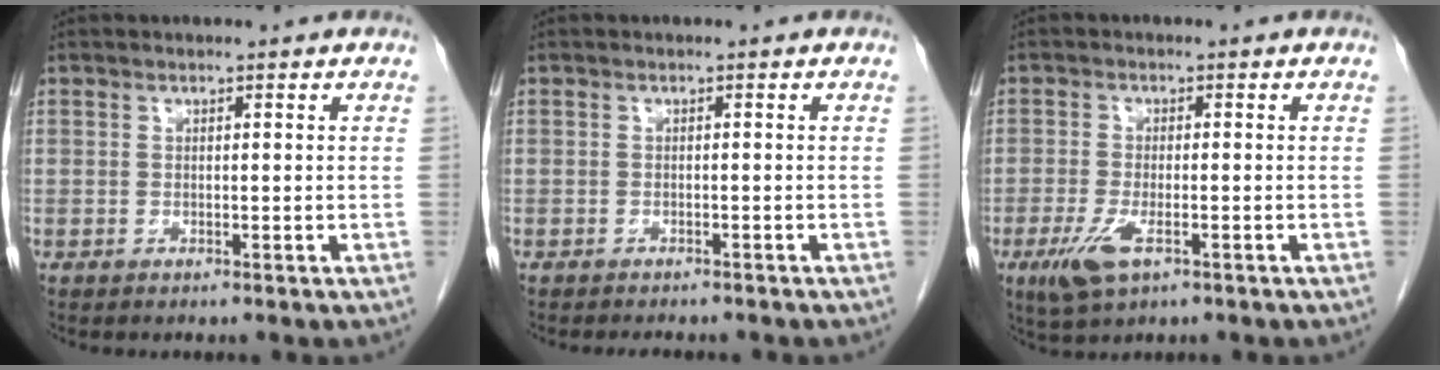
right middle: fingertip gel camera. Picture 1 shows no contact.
{"total": 3.9, "force": [-3.5, 0.9, 1.4], "torque": [-0.018, -0.005, -0.042]}
{"total": 5.3, "force": [-2.5, 1.8, 4.3], "torque": [-0.094, -0.012, -0.038]}